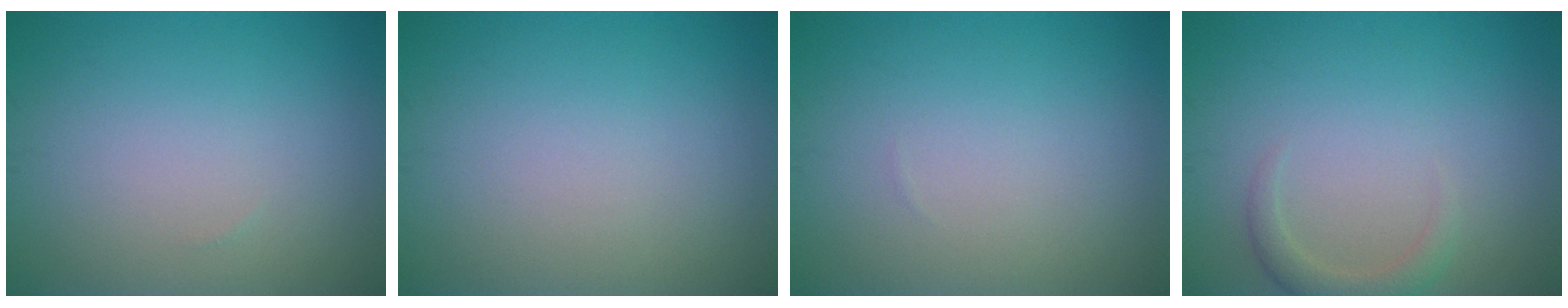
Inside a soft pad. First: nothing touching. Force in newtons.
{"total": 0.0}
{"total": 0.0}
{"total": 2.0, "press": 2.0, "slide": 0.3}